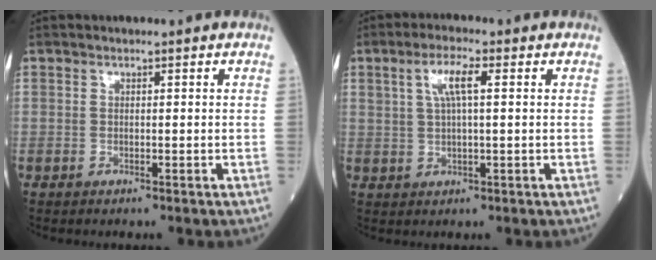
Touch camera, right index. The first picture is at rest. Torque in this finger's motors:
{"motor_torque": [0.13, 0.05, 0.11, 0.07]}